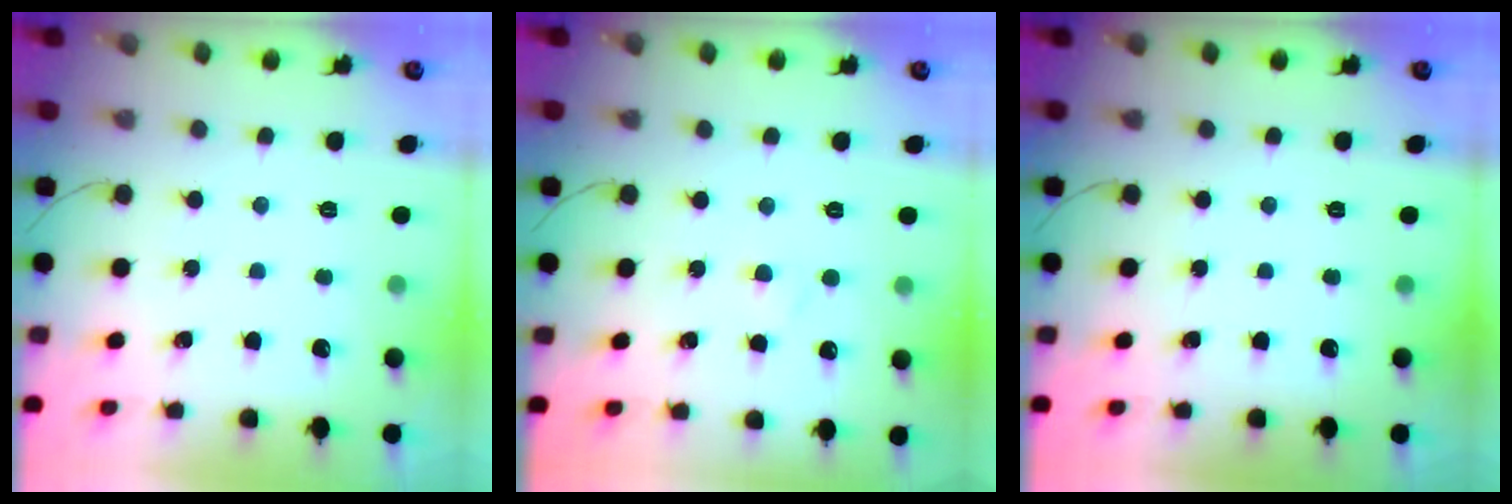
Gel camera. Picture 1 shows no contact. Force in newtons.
{"total": 1.7, "press": 1.4, "slide": 0.8}
{"total": 0.0}